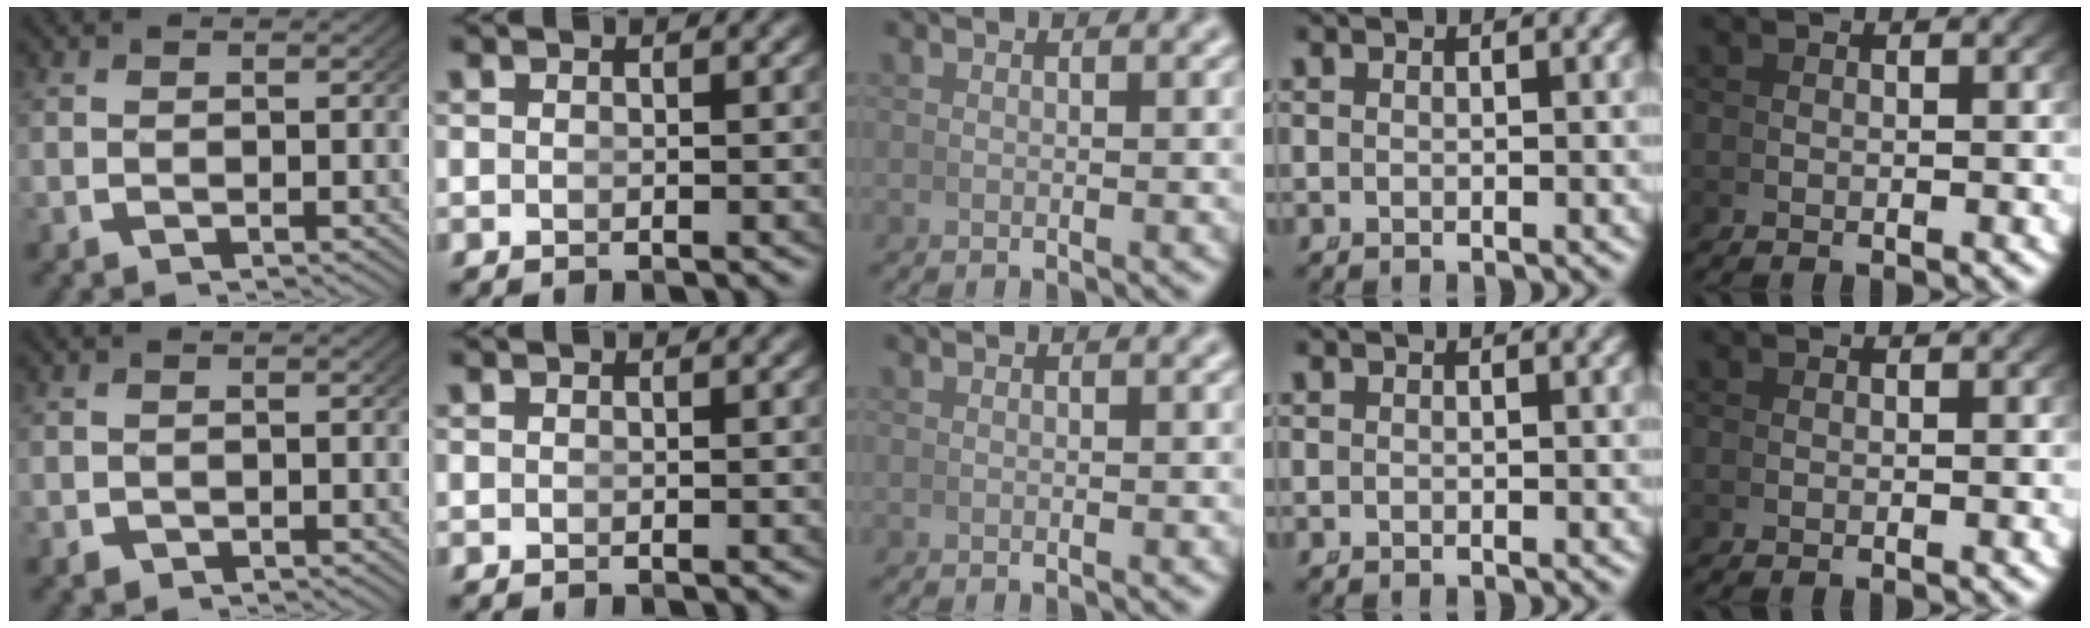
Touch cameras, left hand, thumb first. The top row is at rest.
{"thumb": {"total": 0.8, "force": [-0.4, 0.7, 0.1], "torque": [-0.005, -0.006, -0.004]}, "ring": {"total": 0.5, "force": [-0.3, 0.4, -0.2], "torque": [-0.001, 0.003, -0.009]}}